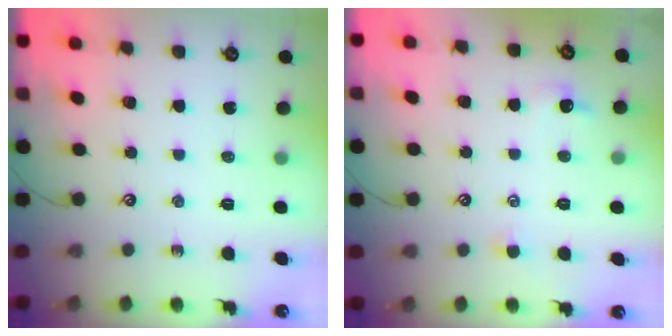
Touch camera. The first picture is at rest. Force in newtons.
{"total": 0.9, "press": 0.7, "slide": 0.6}